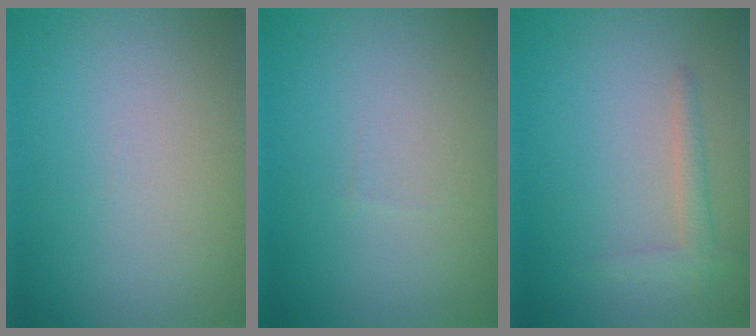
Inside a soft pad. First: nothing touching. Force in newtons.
{"total": 0.0}
{"total": 1.6, "press": 1.6, "slide": 0.1}